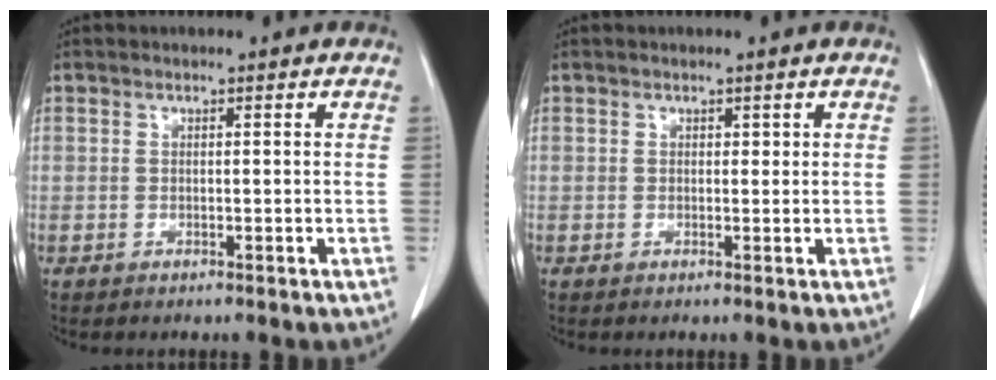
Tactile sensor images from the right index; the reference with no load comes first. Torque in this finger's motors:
{"motor_torque": [-0.03, -0.02, 0.00, -0.01]}